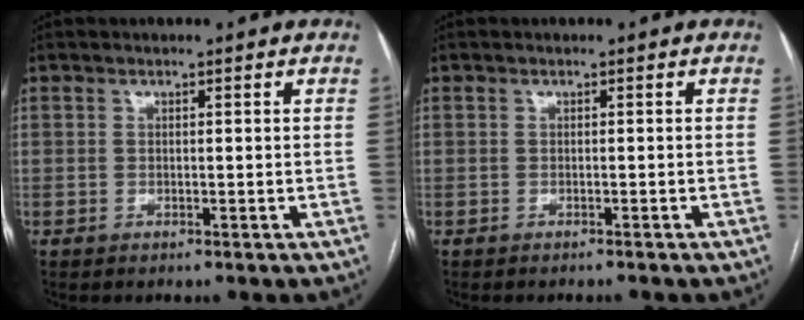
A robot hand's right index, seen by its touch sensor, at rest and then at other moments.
{"total": 0.8, "force": [-0.8, -0.2, 0.2], "torque": [-0.006, -0.001, -0.009]}